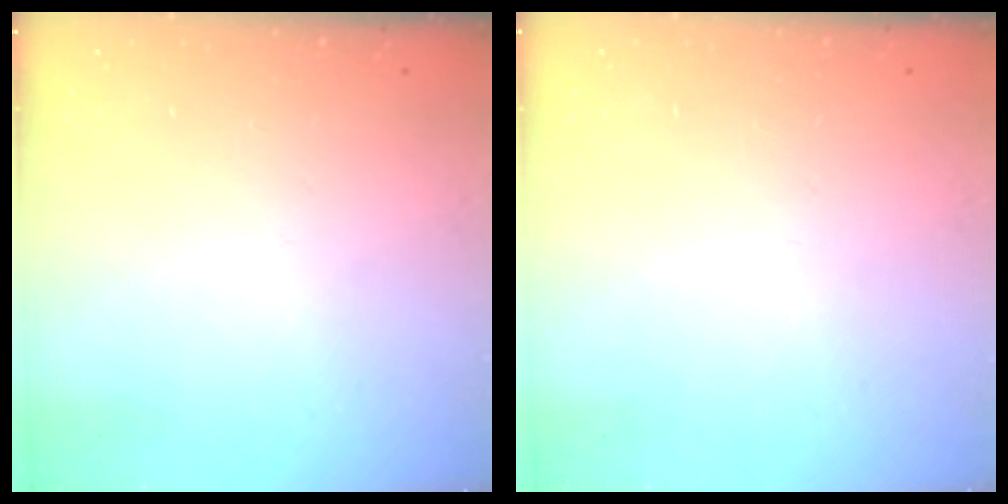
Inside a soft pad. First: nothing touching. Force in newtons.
{"total": 0.0}